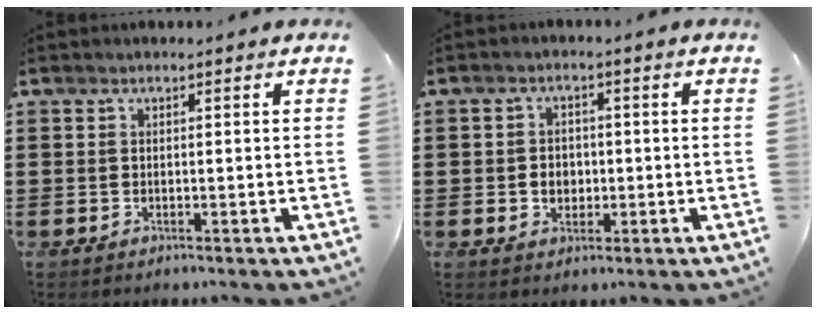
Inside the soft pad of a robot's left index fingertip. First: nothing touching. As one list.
[{"total": 3.0, "force": [-0.3, 2.4, 1.7], "torque": [-0.032, 0.002, -0.010]}]